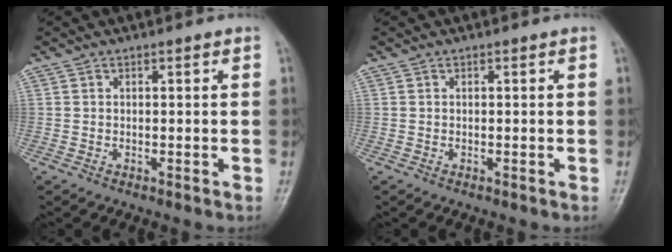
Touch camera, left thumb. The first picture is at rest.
{"total": 0.0}